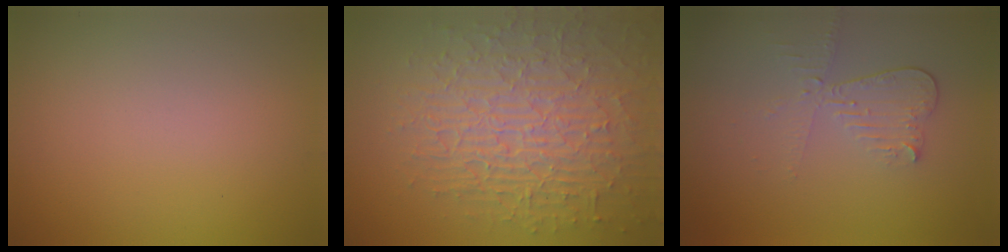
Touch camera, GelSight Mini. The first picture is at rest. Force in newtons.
{"total": 8.8, "press": 6.1, "slide": 6.3}
{"total": 3.0, "press": 2.6, "slide": 1.5}